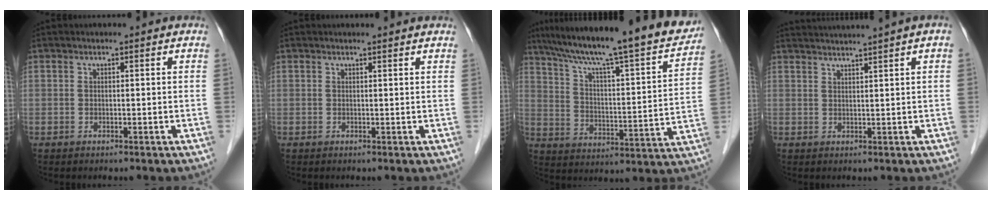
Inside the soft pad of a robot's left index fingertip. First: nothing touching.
{"total": 2.4, "force": [2.3, -0.2, 0.5], "torque": [-0.014, 0.003, 0.023]}
{"total": 25.5, "force": [21.8, 2.0, 13.1], "torque": [-0.216, -0.019, 0.307]}
{"total": 5.8, "force": [5.0, -1.7, 2.4], "torque": [-0.033, 0.016, 0.076]}